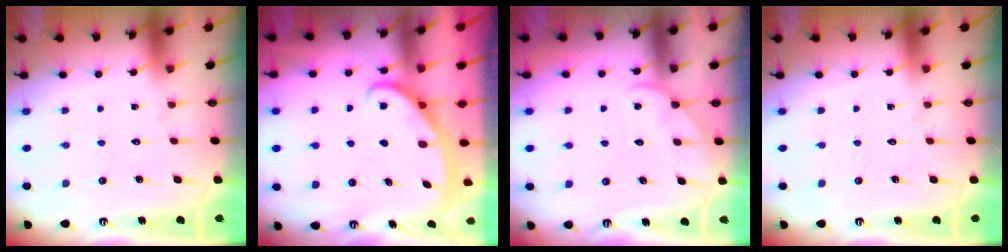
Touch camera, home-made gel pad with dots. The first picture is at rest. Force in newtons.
{"total": 2.8, "press": 2.8, "slide": 0.5}
{"total": 3.5, "press": 3.5, "slide": 0.4}
{"total": 0.0}